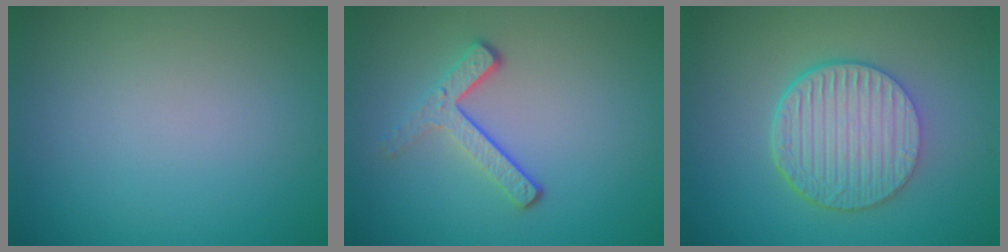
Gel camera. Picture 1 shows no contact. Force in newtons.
{"total": 3.3, "press": 2.3, "slide": 2.3}
{"total": 6.6, "press": 4.8, "slide": 4.6}